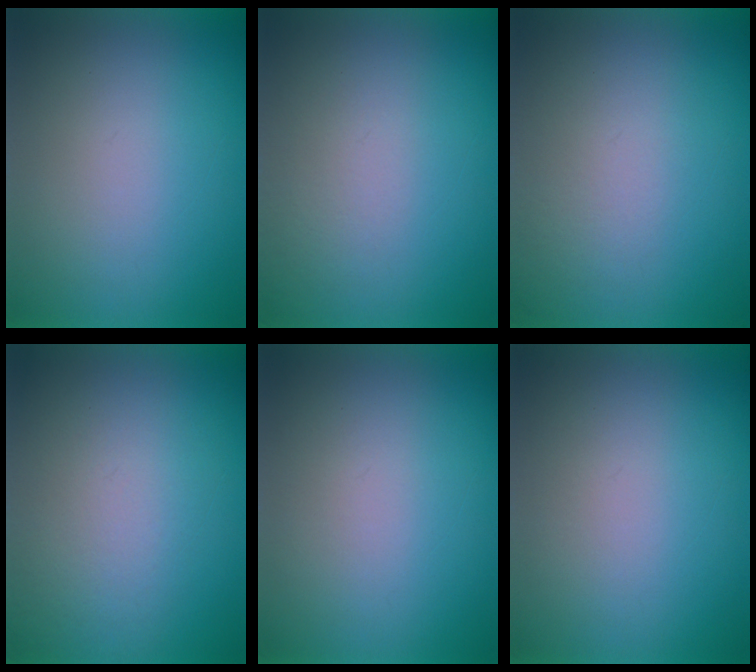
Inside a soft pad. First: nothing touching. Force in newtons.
{"total": 3.2}
{"total": 2.2}
{"total": 4.5}
{"total": 1.2}
{"total": 1.0}